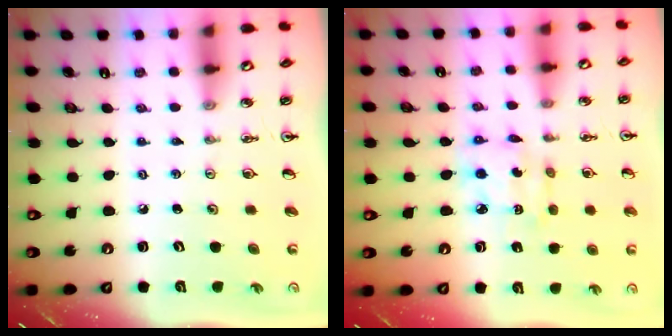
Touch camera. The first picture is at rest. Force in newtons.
{"total": 6.6, "press": 6.6, "slide": 0.4}